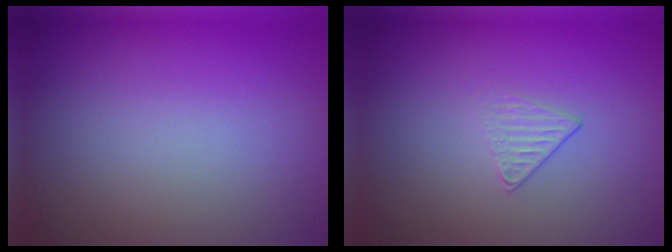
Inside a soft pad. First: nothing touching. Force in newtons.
{"total": 1.1, "press": 0.5, "slide": 1.0}